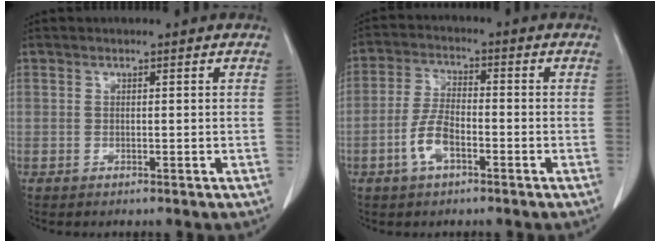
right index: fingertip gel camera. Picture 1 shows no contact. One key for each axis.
{"total": 5.8, "fx": -2.6, "fy": 2.5, "fz": 4.6, "tx": -0.100, "ty": 0.007, "tz": -0.051}